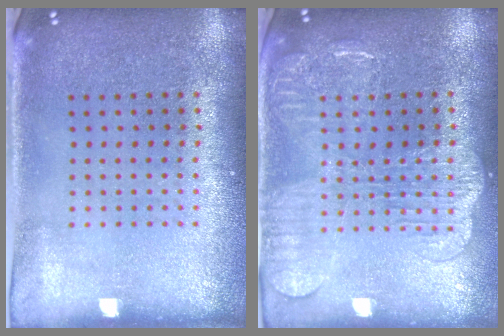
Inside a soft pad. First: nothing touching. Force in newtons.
{"total": 2.2, "press": 2.1, "slide": 0.4}